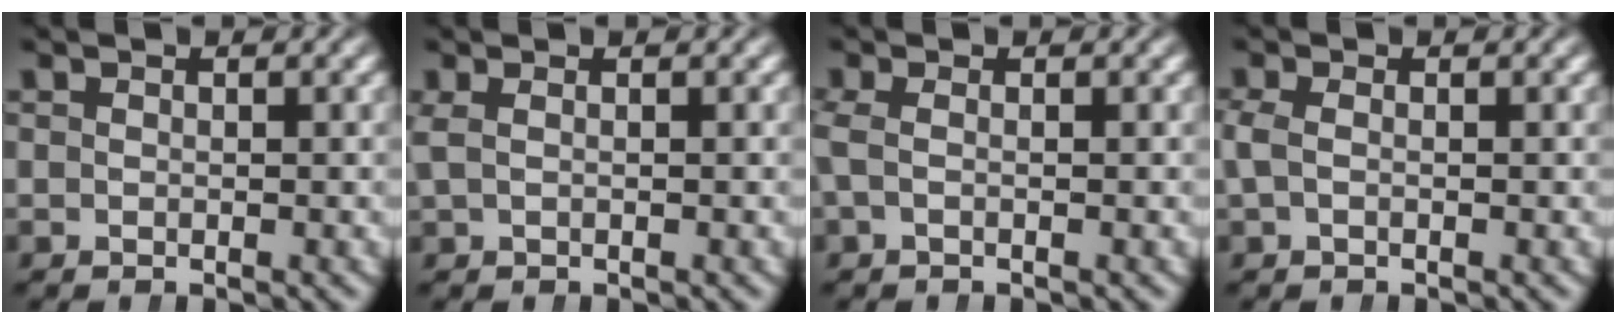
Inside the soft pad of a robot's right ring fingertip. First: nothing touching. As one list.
[{"total": 0.7, "force": [0.3, -0.3, 0.6], "torque": [-0.013, 0.002, 0.013]}, {"total": 1.0, "force": [-0.1, 0.0, 1.0], "torque": [-0.026, -0.004, 0.002]}, {"total": 1.1, "force": [0.0, 0.4, 1.0], "torque": [-0.028, -0.002, 0.004]}]